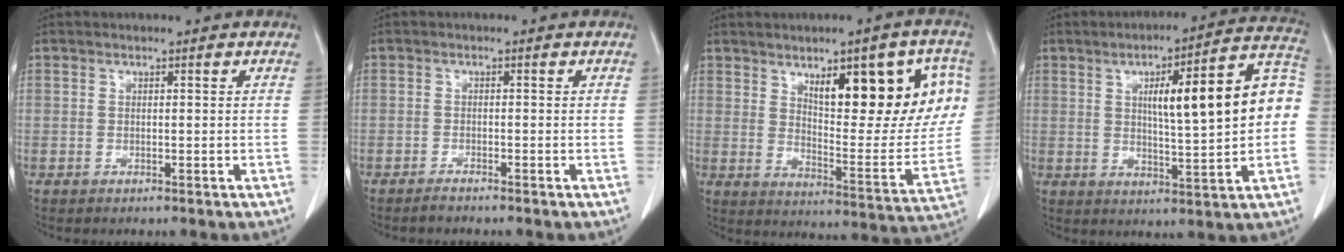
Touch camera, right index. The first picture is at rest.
{"total": 1.3, "force": [-1.2, 0.0, 0.4], "torque": [-0.011, -0.001, -0.022]}
{"total": 19.1, "force": [7.6, 5.5, 16.7], "torque": [-0.221, 0.001, 0.114]}
{"total": 16.6, "force": [1.8, 2.6, 16.3], "torque": [-0.223, 0.040, 0.029]}